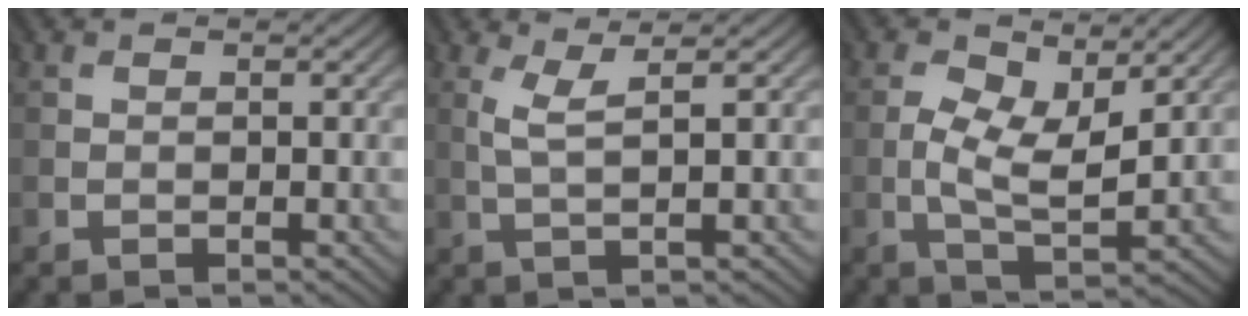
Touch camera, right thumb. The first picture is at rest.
{"total": 2.3, "force": [0.8, -0.1, 2.1], "torque": [-0.042, 0.004, 0.020]}
{"total": 5.7, "force": [1.0, 2.6, 4.9], "torque": [-0.099, 0.001, 0.020]}